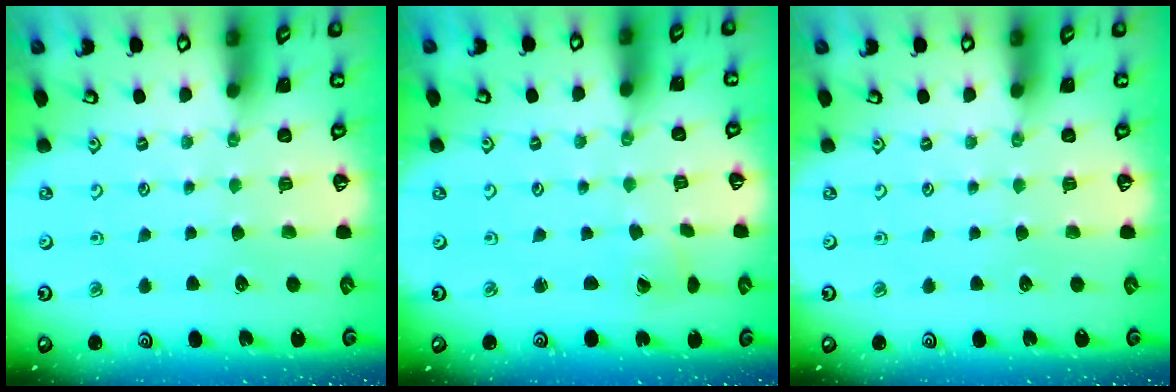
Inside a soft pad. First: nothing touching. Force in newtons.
{"total": 0.9, "press": 0.9, "slide": 0.1}
{"total": 0.0}